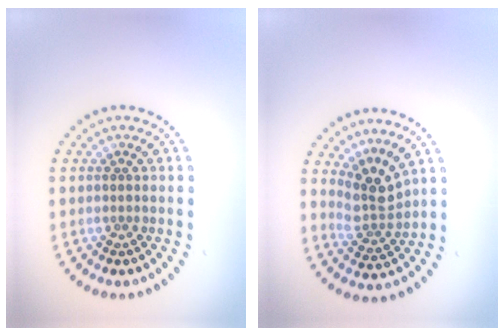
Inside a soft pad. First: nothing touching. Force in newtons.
{"total": 3.2, "press": 2.3, "slide": 2.2}